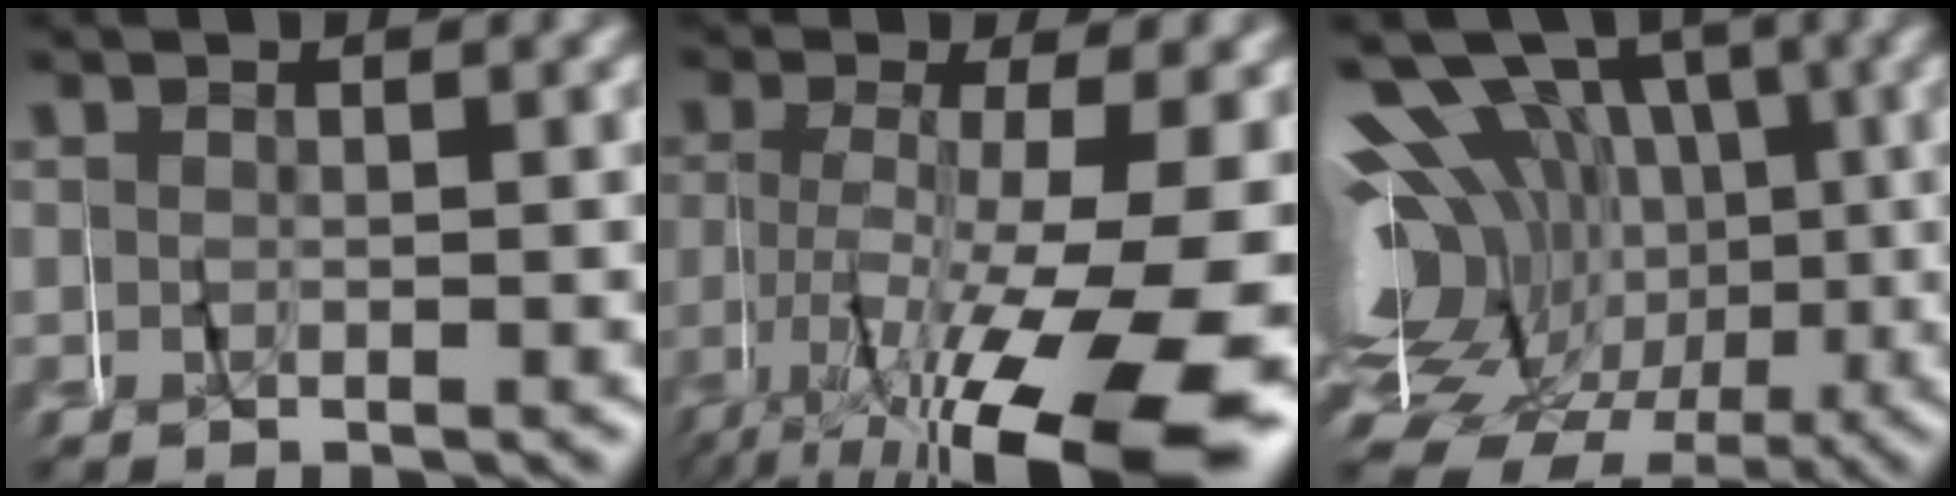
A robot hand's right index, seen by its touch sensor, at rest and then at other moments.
{"total": 11.4, "force": [-4.5, 3.6, 9.8], "torque": [-0.141, -0.024, -0.052]}
{"total": 12.7, "force": [-1.3, 10.5, 7.0], "torque": [-0.123, -0.033, -0.020]}